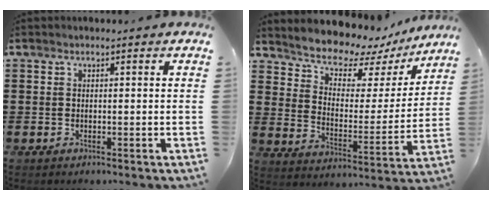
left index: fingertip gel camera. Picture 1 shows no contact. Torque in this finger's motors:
{"motor_torque": [1.04, -1.10, 0.32, 0.09]}